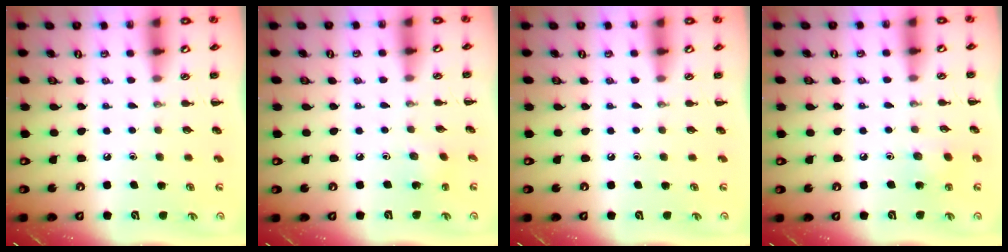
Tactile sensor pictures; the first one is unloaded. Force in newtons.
{"total": 1.6, "press": 1.4, "slide": 0.7}
{"total": 0.0}
{"total": 4.9, "press": 4.7, "slide": 1.3}